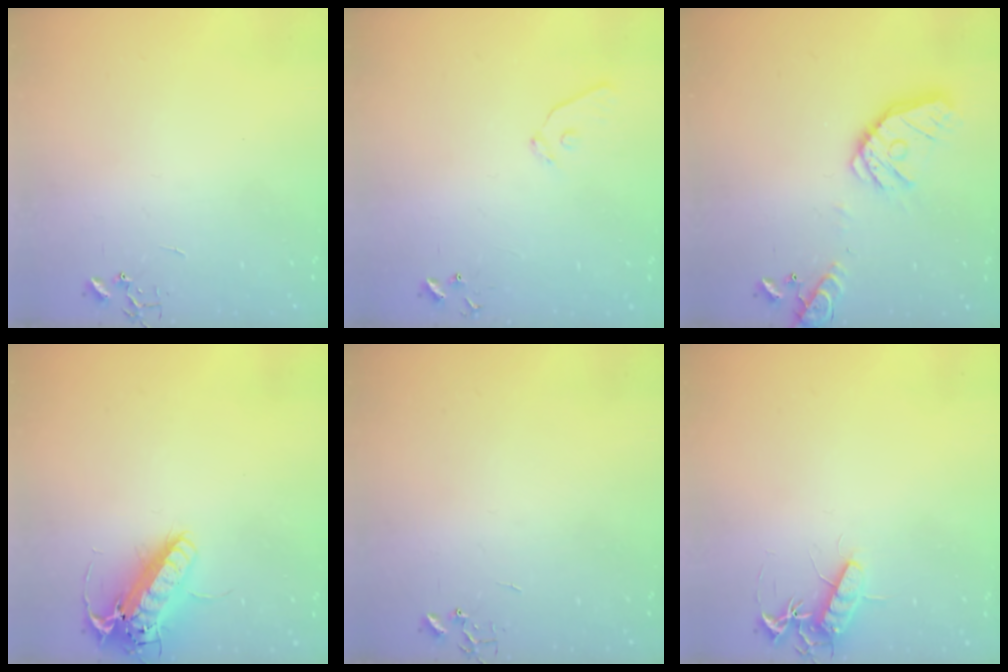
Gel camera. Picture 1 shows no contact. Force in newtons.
{"total": 7.4, "press": 7.4, "slide": 0.6}
{"total": 16.9, "press": 16.7, "slide": 3.0}
{"total": 16.2, "press": 15.9, "slide": 3.2}
{"total": 0.0}
{"total": 10.8, "press": 10.8, "slide": 0.4}